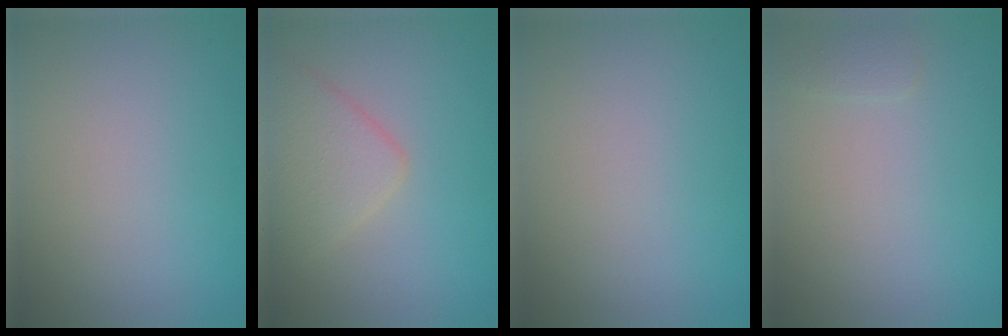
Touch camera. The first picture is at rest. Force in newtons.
{"total": 3.8, "press": 3.8, "slide": 0.2}
{"total": 0.0}
{"total": 0.8, "press": 0.8, "slide": 0.1}